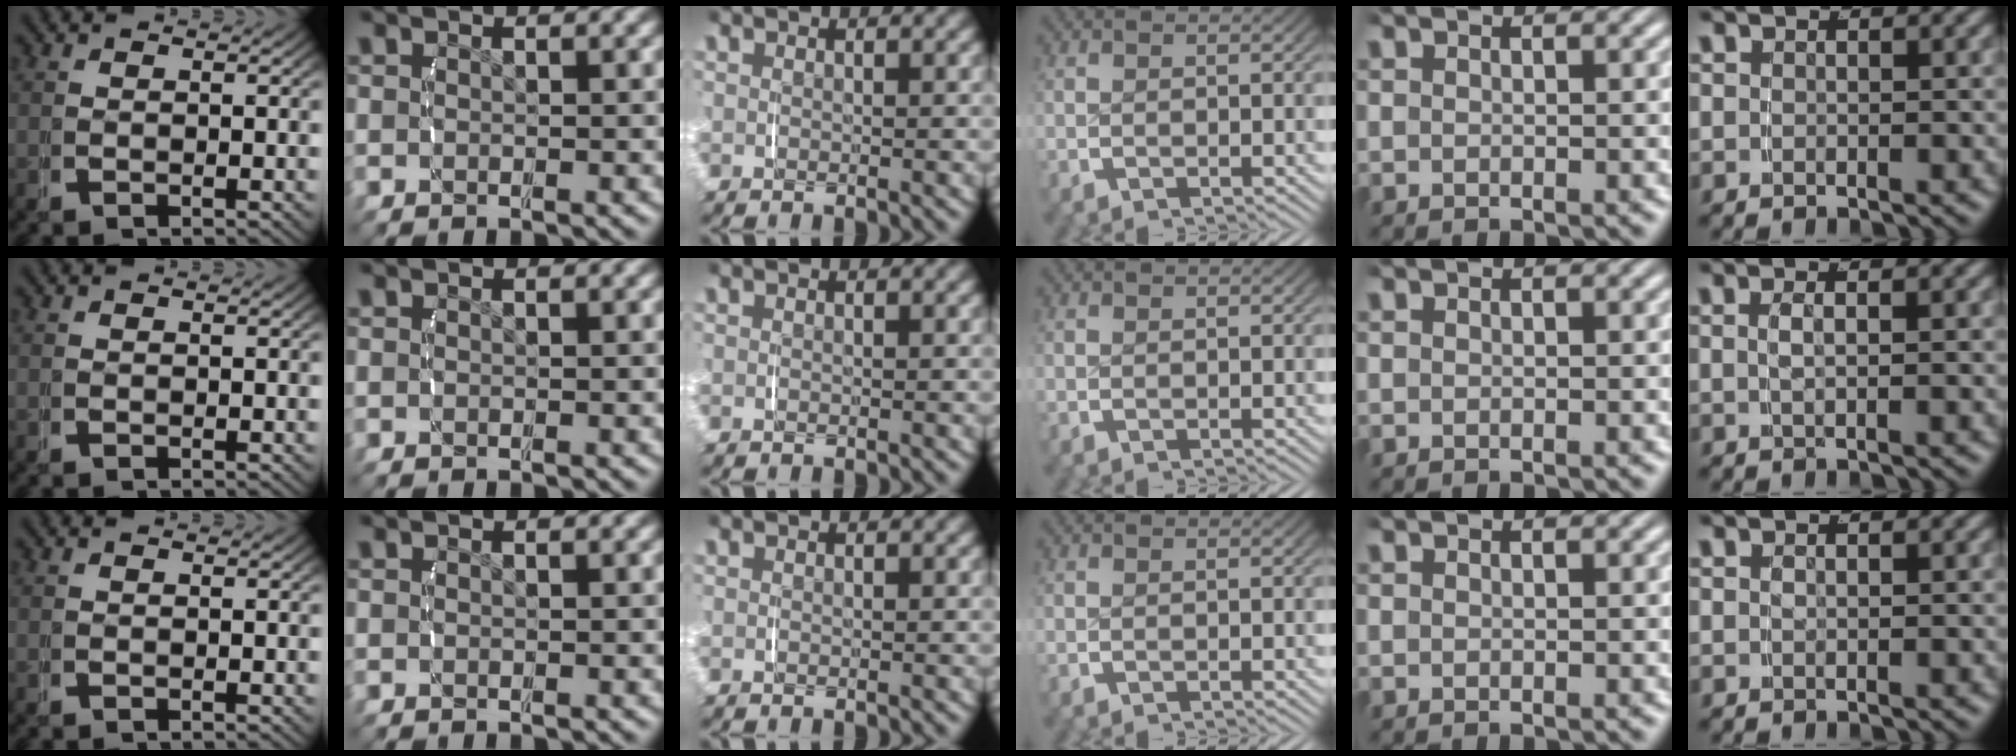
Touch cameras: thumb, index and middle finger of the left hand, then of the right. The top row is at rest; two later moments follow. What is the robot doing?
{"motion": "lift_and_place", "object": "jewelry box"}